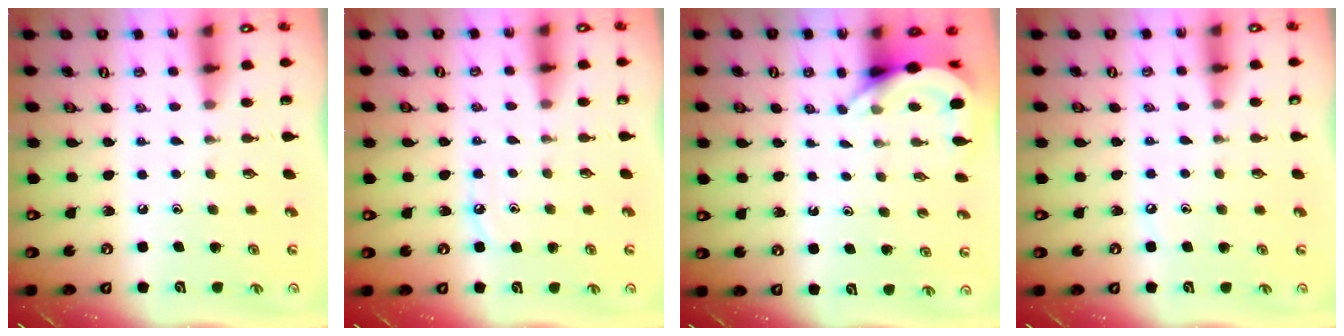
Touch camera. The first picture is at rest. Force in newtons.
{"total": 4.4, "press": 4.4, "slide": 0.5}
{"total": 4.8, "press": 4.8, "slide": 0.2}
{"total": 2.7, "press": 2.7, "slide": 0.3}